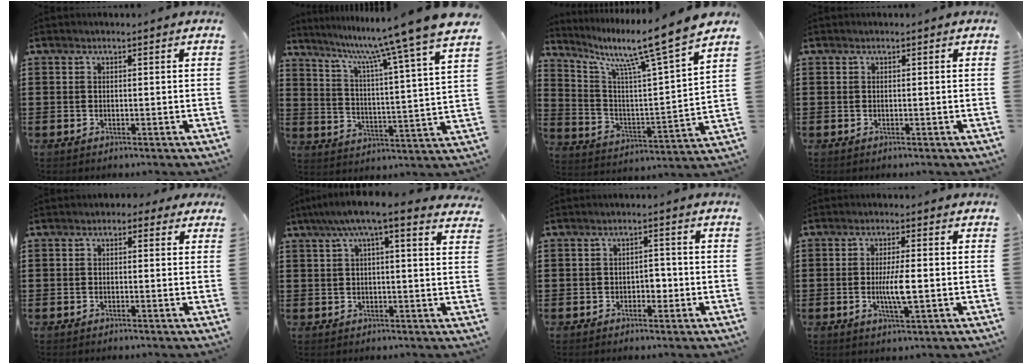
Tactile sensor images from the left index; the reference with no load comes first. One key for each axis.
{"total": 10.5, "fx": 9.0, "fy": -2.0, "fz": 4.9, "tx": -0.115, "ty": -0.073, "tz": 0.137}
{"total": 11.2, "fx": 9.0, "fy": -0.2, "fz": 6.6, "tx": -0.139, "ty": -0.073, "tz": 0.136}
{"total": 0.0}
{"total": 1.2, "fx": -0.2, "fy": 0.9, "fz": 0.7, "tx": -0.017, "ty": 0.005, "tz": -0.006}
{"total": 6.0, "fx": 4.2, "fy": 0.6, "fz": 4.2, "tx": -0.095, "ty": -0.004, "tz": 0.071}
{"total": 2.4, "fx": -0.8, "fy": 1.6, "fz": 1.6, "tx": -0.035, "ty": 0.006, "tz": -0.021}
{"total": 5.2, "fx": -0.6, "fy": 0.8, "fz": 5.1, "tx": -0.102, "ty": -0.005, "tz": -0.016}